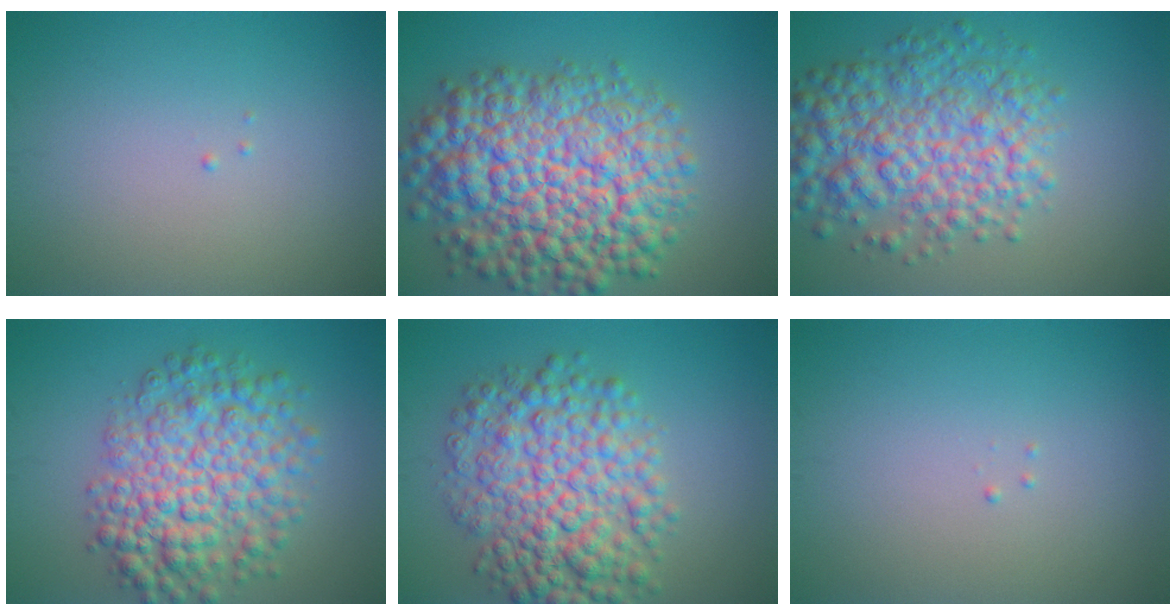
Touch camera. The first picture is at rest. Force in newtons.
{"total": 13.4, "press": 13.4, "slide": 0.5}
{"total": 7.7, "press": 7.7, "slide": 0.2}
{"total": 8.1, "press": 8.1, "slide": 0.2}
{"total": 8.6, "press": 8.6, "slide": 0.0}
{"total": 0.0}